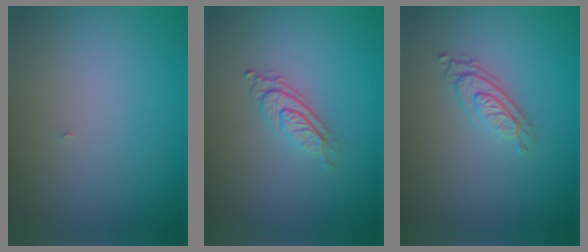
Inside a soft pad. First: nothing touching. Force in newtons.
{"total": 2.7, "press": 2.0, "slide": 1.9}
{"total": 2.8, "press": 2.0, "slide": 1.8}